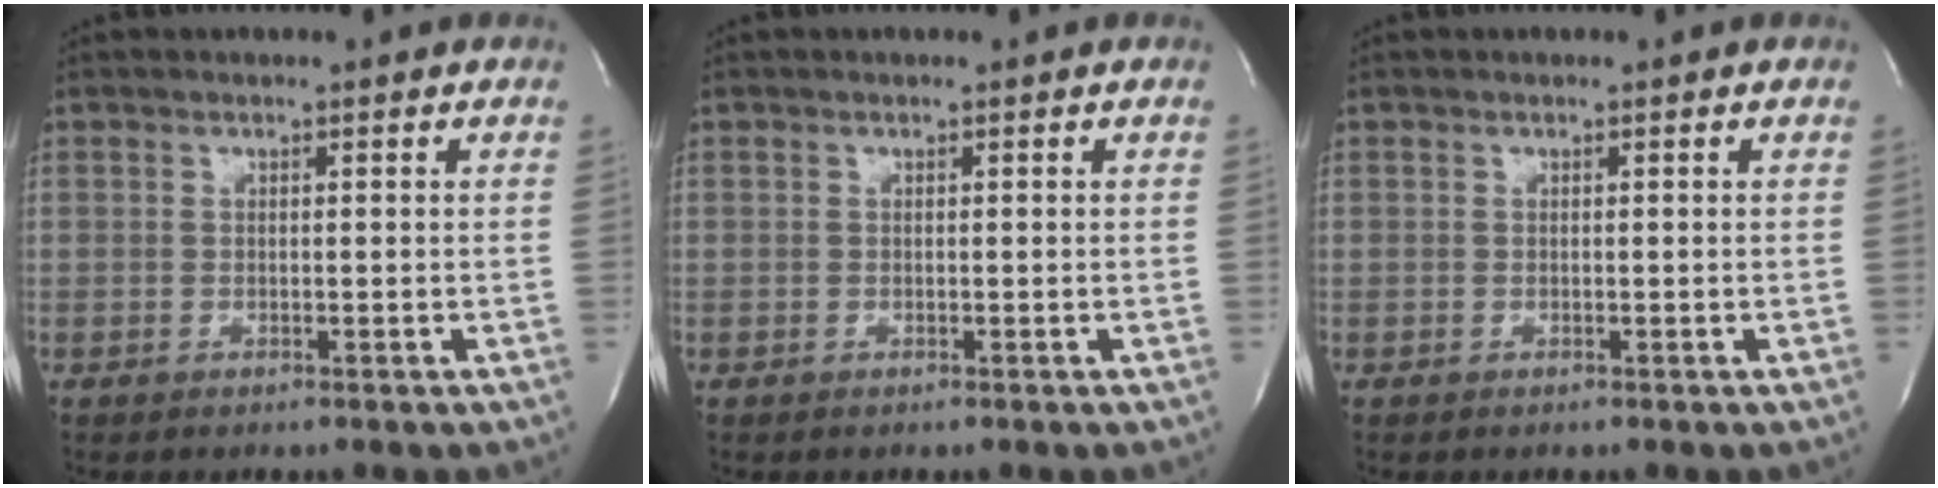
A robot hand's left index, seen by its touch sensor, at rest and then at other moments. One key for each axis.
{"total": 0.0}
{"total": 0.0}